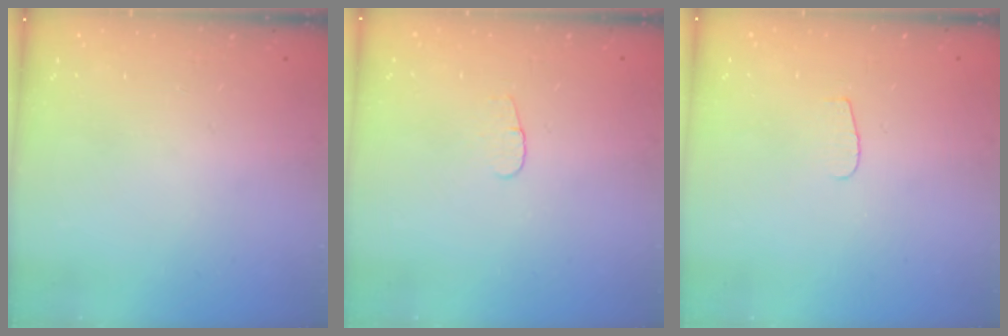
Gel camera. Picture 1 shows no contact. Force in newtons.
{"total": 3.6, "press": 3.6, "slide": 0.4}
{"total": 3.4, "press": 3.4, "slide": 0.4}